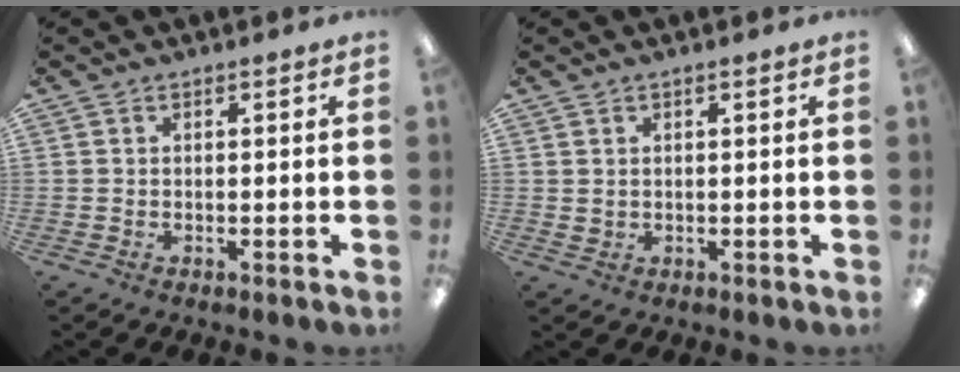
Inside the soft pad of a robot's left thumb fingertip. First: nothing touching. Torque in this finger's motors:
{"motor_torque": [-0.21, 0.11, -0.04, 0.28, 0.02]}